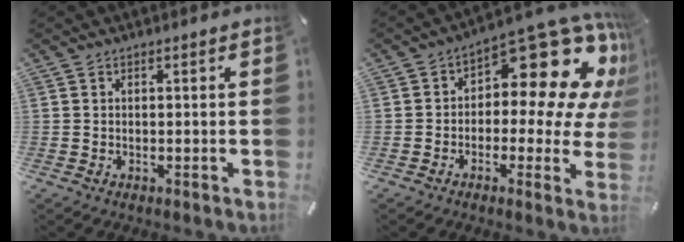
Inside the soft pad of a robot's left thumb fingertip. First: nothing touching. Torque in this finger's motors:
{"motor_torque": [0.62, 0.60, 0.96, 0.20, 0.24]}